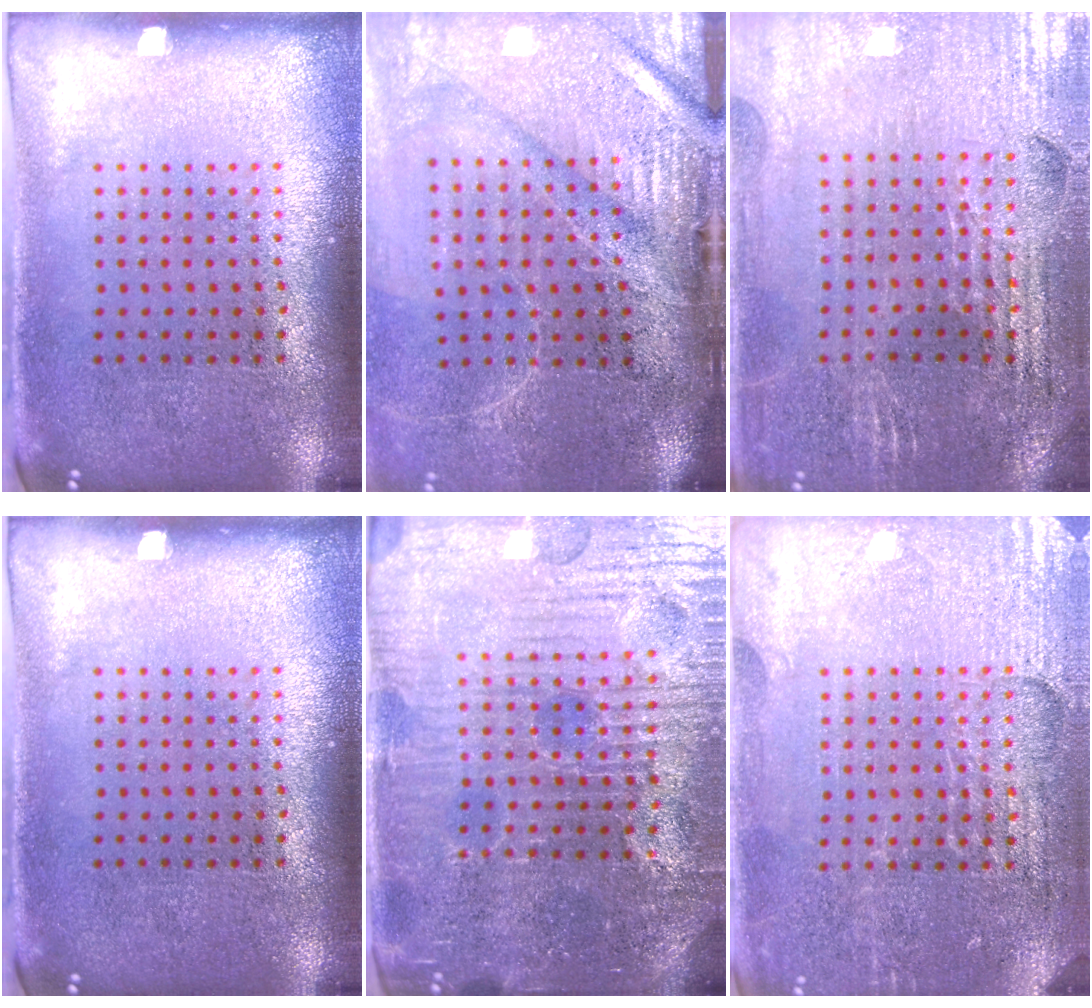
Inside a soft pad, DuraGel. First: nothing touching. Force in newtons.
{"total": 4.5, "press": 3.7, "slide": 2.5}
{"total": 2.9, "press": 2.8, "slide": 0.5}
{"total": 0.0}
{"total": 5.6, "press": 5.2, "slide": 1.9}
{"total": 3.3, "press": 3.3, "slide": 0.7}